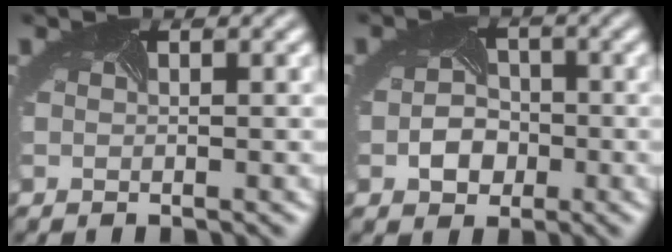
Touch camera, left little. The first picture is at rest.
{"total": 3.1, "force": [-1.0, 2.5, 1.5], "torque": [-0.024, -0.007, -0.022]}